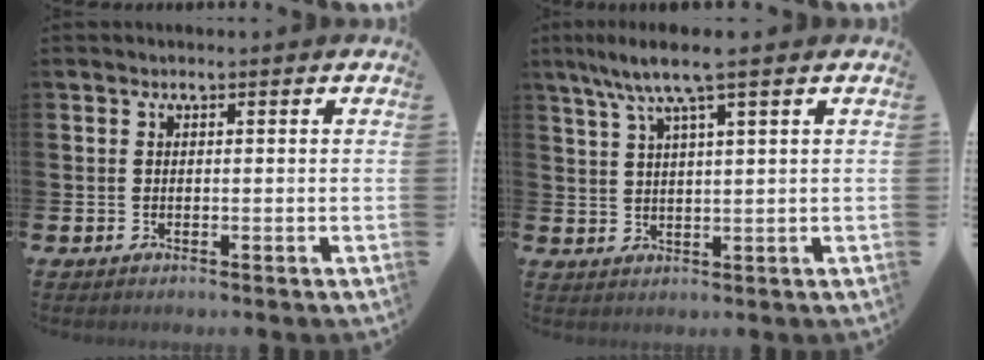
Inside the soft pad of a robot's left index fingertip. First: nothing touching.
{"total": 6.3, "force": [4.6, 0.6, 4.3], "torque": [-0.095, -0.006, 0.080]}